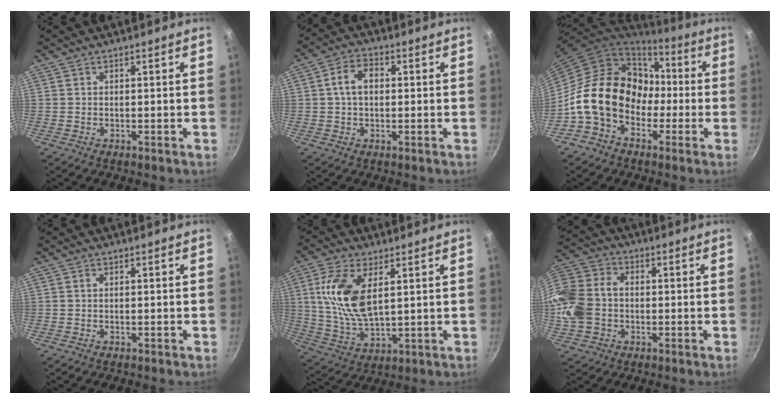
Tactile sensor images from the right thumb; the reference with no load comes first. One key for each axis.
{"total": 6.0, "fx": 0.6, "fy": 4.0, "fz": 4.4, "tx": -0.068, "ty": 0.015, "tz": 0.004}
{"total": 17.9, "fx": -2.6, "fy": 13.9, "fz": 11.0, "tx": -0.143, "ty": 0.058, "tz": -0.050}
{"total": 0.5, "fx": 0.1, "fy": 0.3, "fz": 0.4, "tx": -0.008, "ty": 0.003, "tz": 0.002}
{"total": 13.3, "fx": 3.7, "fy": 6.5, "fz": 11.1, "tx": -0.218, "ty": -0.014, "tz": 0.079}
{"total": 15.2, "fx": -0.9, "fy": 11.8, "fz": 9.5, "tx": -0.201, "ty": 0.031, "tz": -0.028}